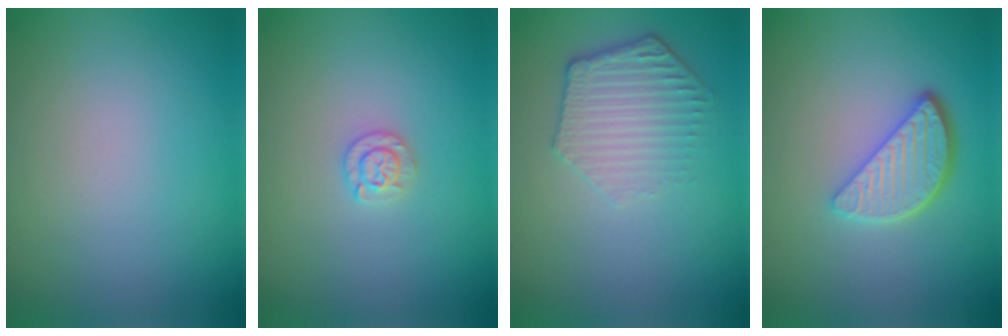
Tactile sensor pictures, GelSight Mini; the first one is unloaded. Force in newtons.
{"total": 1.5, "press": 1.5, "slide": 0.1}
{"total": 3.2, "press": 3.0, "slide": 1.1}
{"total": 3.9, "press": 3.2, "slide": 2.2}